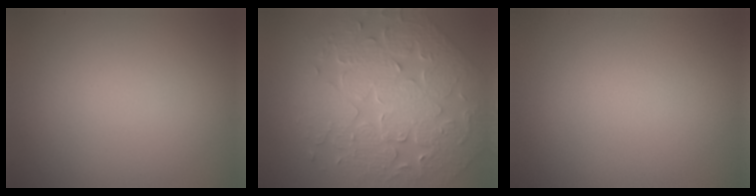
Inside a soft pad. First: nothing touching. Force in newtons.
{"total": 9.5, "press": 6.7, "slide": 6.6}
{"total": 0.0}